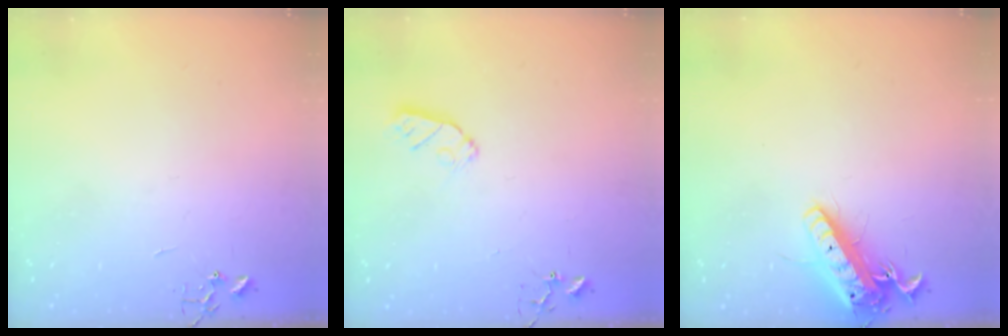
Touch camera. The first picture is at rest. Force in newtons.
{"total": 4.5, "press": 4.5, "slide": 0.6}
{"total": 15.2, "press": 14.9, "slide": 3.0}